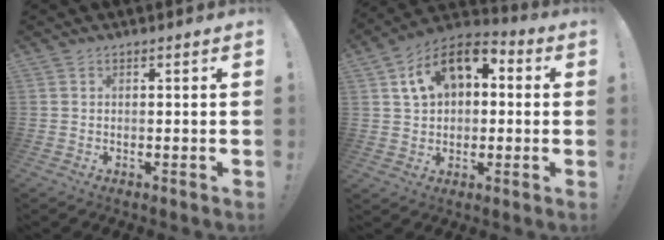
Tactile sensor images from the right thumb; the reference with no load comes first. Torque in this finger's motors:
{"motor_torque": [1.66, 1.68, 0.66, -0.46, 0.09]}